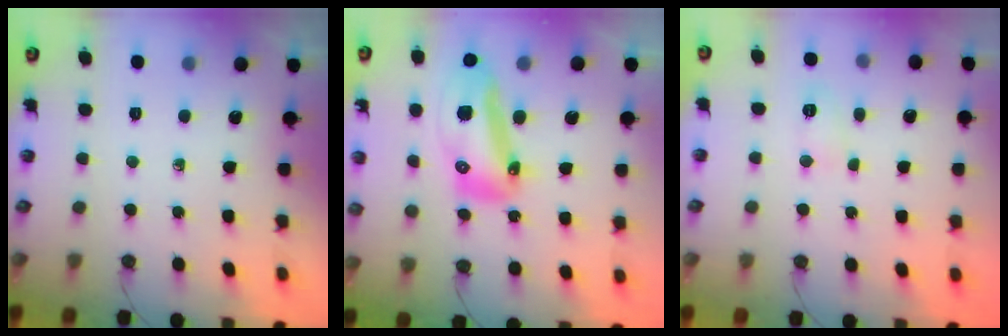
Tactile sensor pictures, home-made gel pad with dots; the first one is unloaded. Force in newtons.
{"total": 15.0, "press": 14.8, "slide": 1.8}
{"total": 5.3, "press": 5.2, "slide": 0.7}